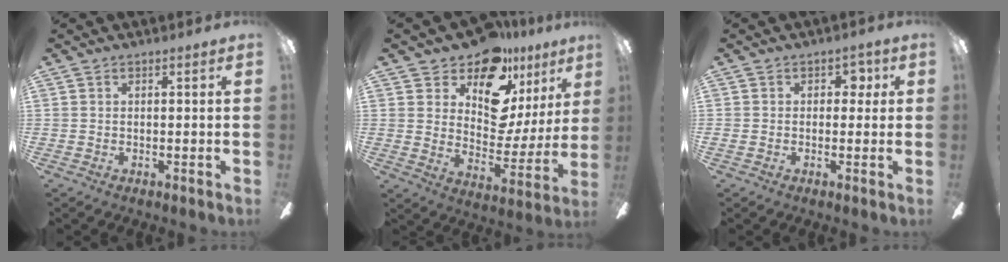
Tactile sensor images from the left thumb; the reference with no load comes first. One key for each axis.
{"total": 16.1, "fx": 12.2, "fy": 8.0, "fz": 6.8, "tx": -0.109, "ty": -0.099, "tz": 0.215}
{"total": 3.0, "fx": 0.3, "fy": 2.3, "fz": 1.9, "tx": -0.024, "ty": 0.005, "tz": -0.001}